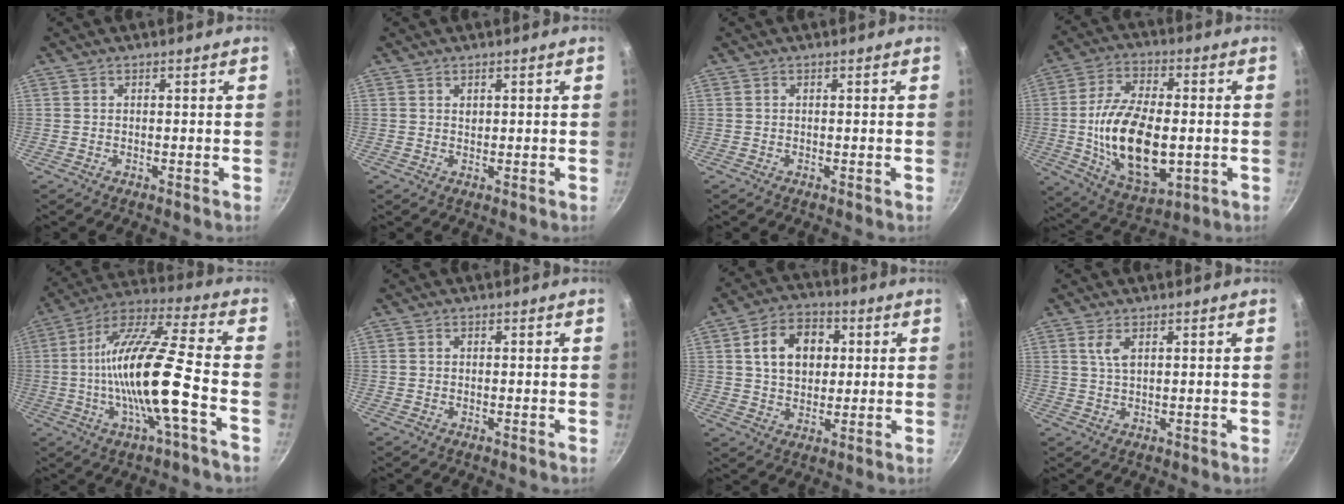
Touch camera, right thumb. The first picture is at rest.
{"total": 0.9, "force": [0.4, 0.6, 0.5], "torque": [-0.003, 0.000, 0.007]}
{"total": 0.0}
{"total": 19.1, "force": [-1.8, 10.1, 16.1], "torque": [-0.281, 0.005, -0.023]}
{"total": 18.5, "force": [-3.8, 3.3, 17.8], "torque": [-0.325, 0.029, -0.080]}
{"total": 0.6, "force": [0.0, 0.6, 0.2], "torque": [-0.003, 0.003, -0.001]}
{"total": 11.6, "force": [2.5, 8.5, 7.4], "torque": [-0.094, 0.009, 0.034]}
{"total": 2.4, "force": [1.0, 1.0, 1.9], "torque": [-0.037, -0.003, 0.021]}